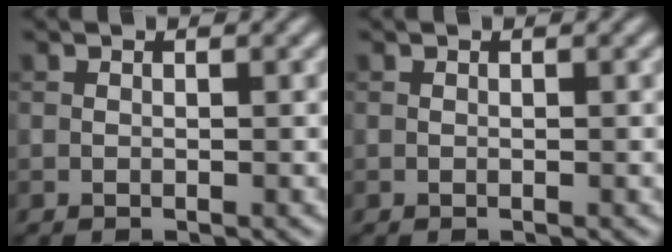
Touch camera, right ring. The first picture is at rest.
{"total": 0.0}